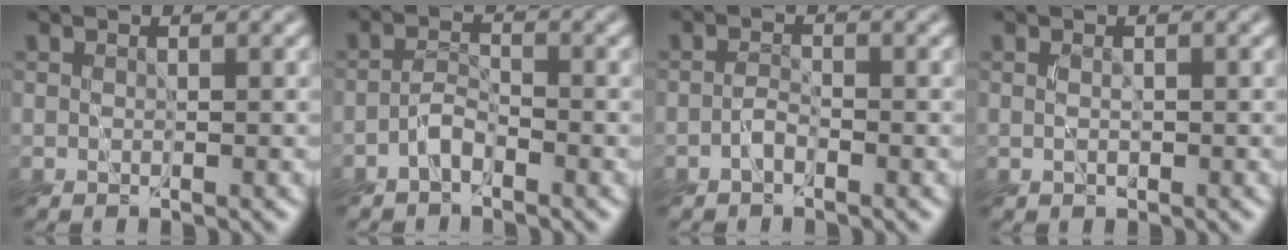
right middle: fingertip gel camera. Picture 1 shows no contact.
{"total": 1.9, "force": [-1.6, 0.7, 0.8], "torque": [-0.016, 0.008, -0.037]}
{"total": 1.2, "force": [-1.0, 0.5, 0.5], "torque": [-0.015, 0.004, -0.025]}
{"total": 0.0}